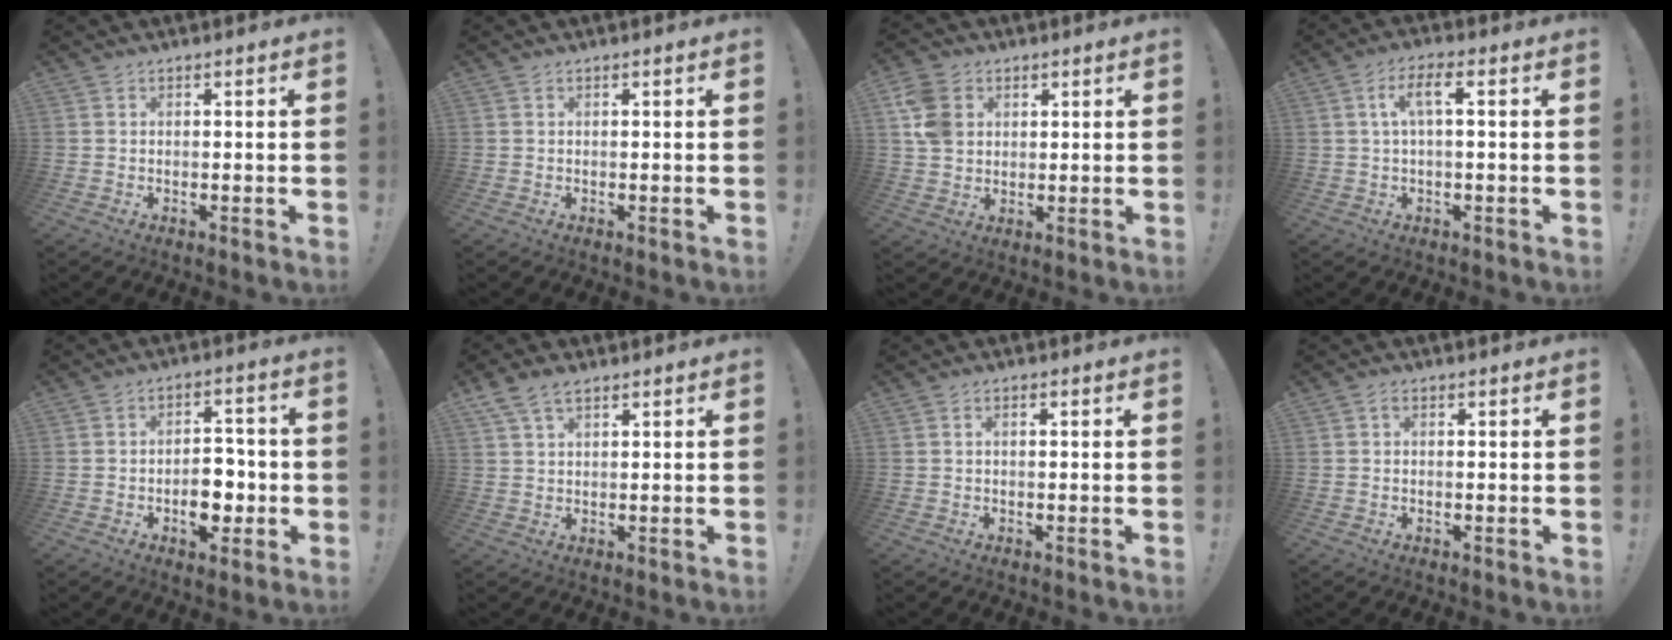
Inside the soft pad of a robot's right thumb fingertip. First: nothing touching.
{"total": 0.0}
{"total": 10.1, "force": [3.3, 7.9, 5.4], "torque": [-0.107, 0.002, 0.065]}
{"total": 6.2, "force": [1.1, 1.7, 5.9], "torque": [-0.114, 0.004, 0.014]}
{"total": 9.3, "force": [-2.7, 6.2, 6.4], "torque": [-0.093, 0.022, -0.040]}
{"total": 5.5, "force": [3.4, 2.7, 3.3], "torque": [-0.069, -0.005, 0.068]}
{"total": 1.1, "force": [0.3, 0.6, 1.0], "torque": [-0.016, 0.002, 0.003]}
{"total": 0.9, "force": [0.3, 0.4, 0.8], "torque": [-0.017, 0.002, 0.004]}